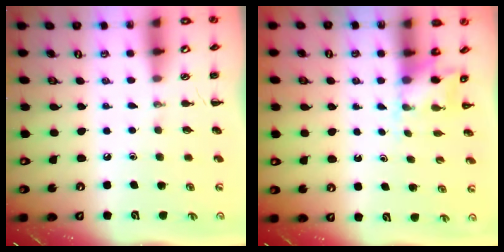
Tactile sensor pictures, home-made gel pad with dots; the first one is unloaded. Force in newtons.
{"total": 2.3, "press": 2.3, "slide": 0.6}